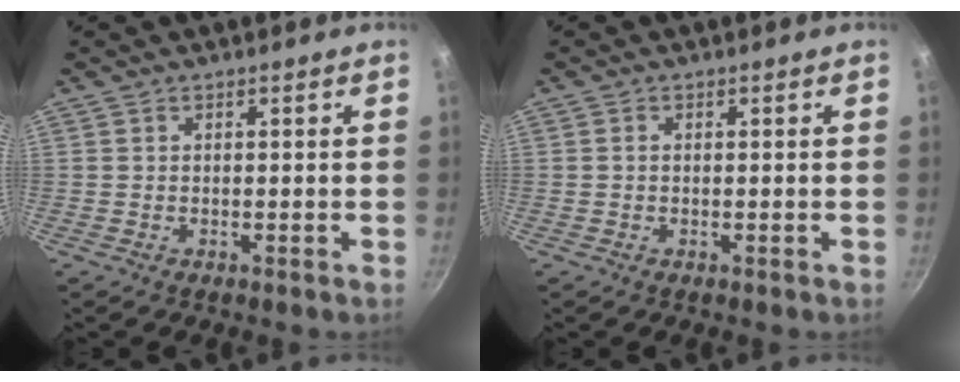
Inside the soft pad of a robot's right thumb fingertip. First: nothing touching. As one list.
[{"total": 0.6, "force": [0.0, 0.5, 0.4], "torque": [-0.007, 0.004, -0.002]}]